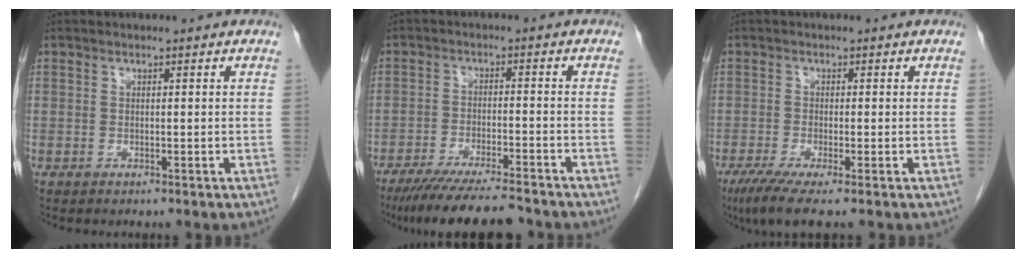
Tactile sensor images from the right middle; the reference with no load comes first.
{"total": 12.6, "force": [-10.9, 0.8, 6.2], "torque": [-0.091, -0.025, -0.170]}
{"total": 5.2, "force": [-3.4, 0.1, 4.0], "torque": [-0.069, -0.016, -0.063]}